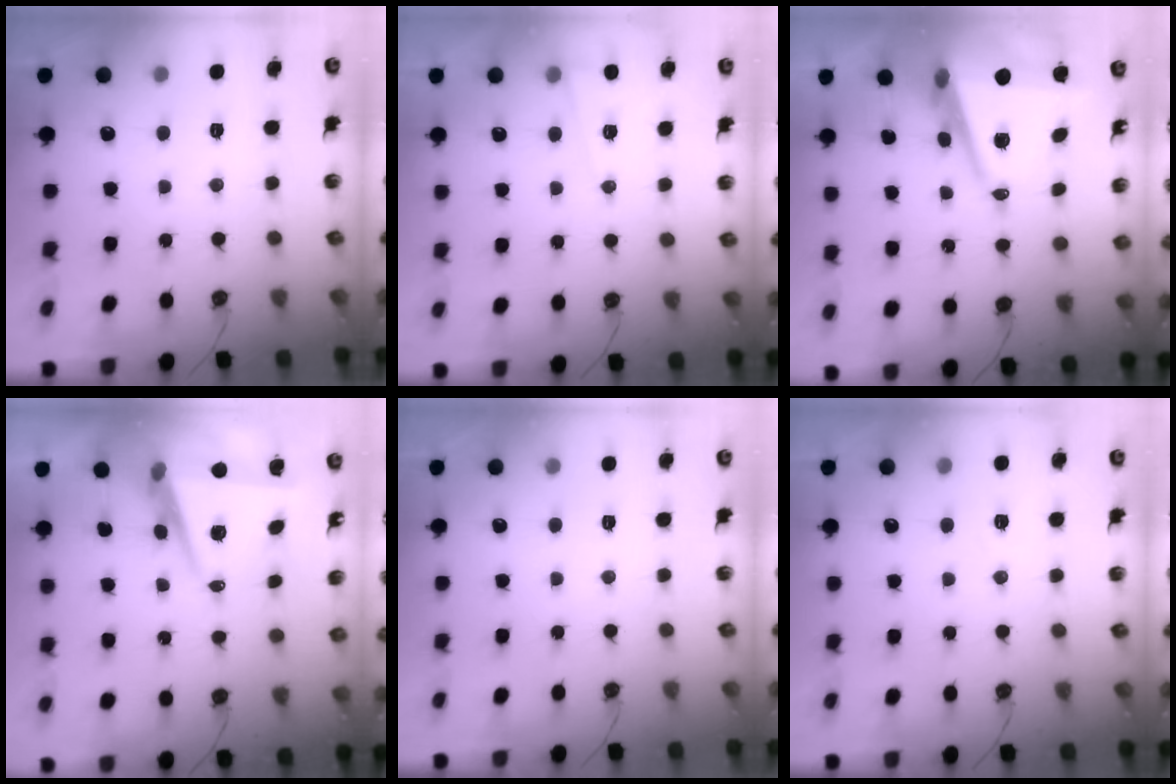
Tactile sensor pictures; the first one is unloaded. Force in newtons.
{"total": 5.9, "press": 5.2, "slide": 2.8}
{"total": 10.0, "press": 9.1, "slide": 4.3}
{"total": 8.0, "press": 6.8, "slide": 4.1}
{"total": 0.0}
{"total": 5.6, "press": 3.5, "slide": 4.4}